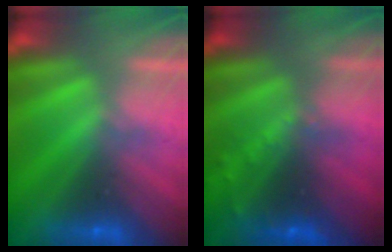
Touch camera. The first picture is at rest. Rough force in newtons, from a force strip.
{"total": 8.0}